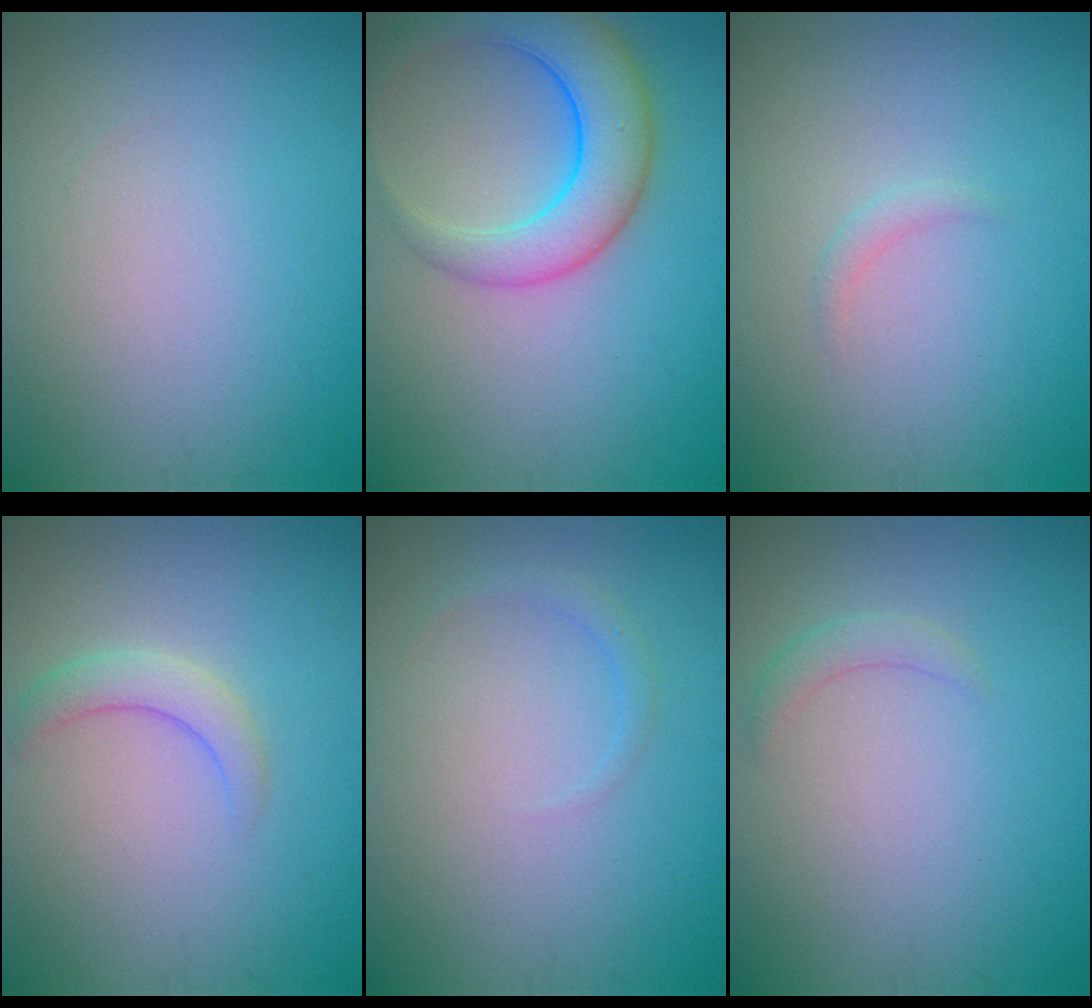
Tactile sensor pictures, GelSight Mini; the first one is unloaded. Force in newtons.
{"total": 6.3, "press": 6.2, "slide": 0.4}
{"total": 0.8, "press": 0.8, "slide": 0.1}
{"total": 2.1, "press": 2.1, "slide": 0.3}
{"total": 1.0, "press": 1.0, "slide": 0.1}
{"total": 1.3, "press": 1.3, "slide": 0.1}